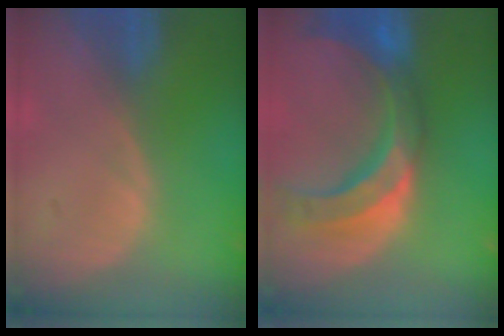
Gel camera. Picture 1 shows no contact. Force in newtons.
{"total": 11.1, "press": 9.5, "slide": 5.8}